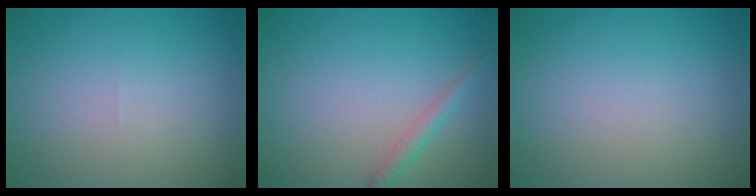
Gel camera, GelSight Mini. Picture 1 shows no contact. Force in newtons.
{"total": 1.5, "press": 1.5, "slide": 0.1}
{"total": 0.0}